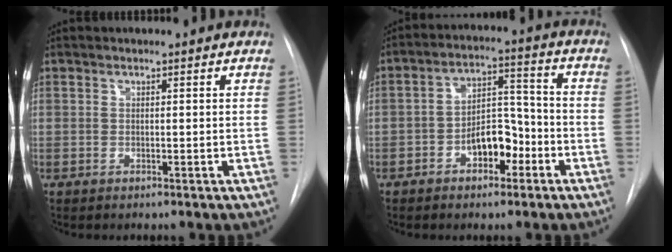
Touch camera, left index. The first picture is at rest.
{"total": 7.8, "force": [-4.9, 3.7, 4.9], "torque": [-0.081, 0.023, -0.077]}